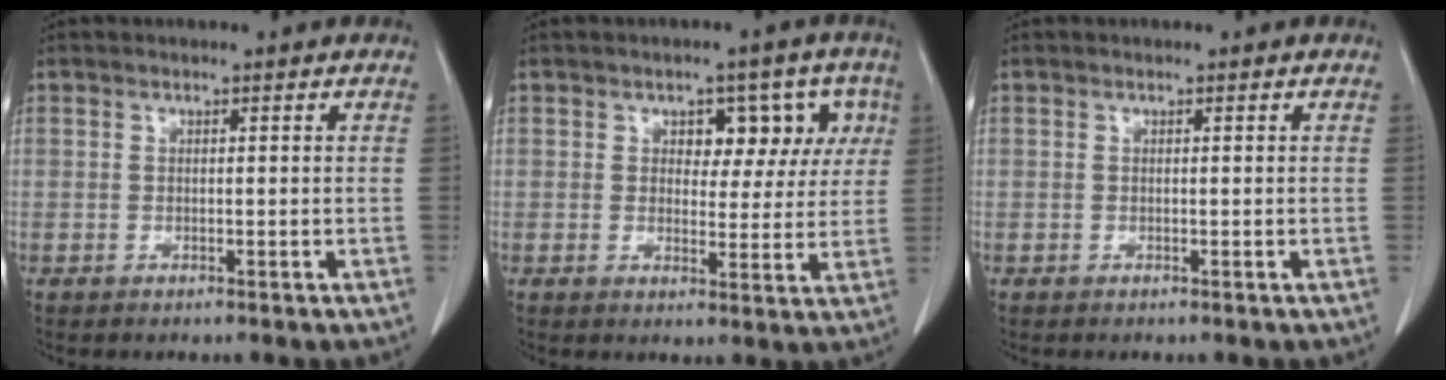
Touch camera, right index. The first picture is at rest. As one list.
[{"total": 6.9, "force": [2.7, 4.4, 4.6], "torque": [-0.039, 0.024, 0.033]}, {"total": 0.0}]